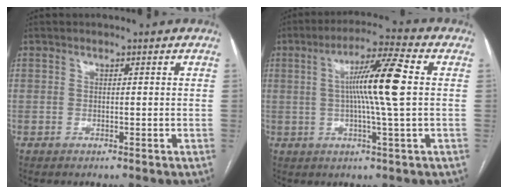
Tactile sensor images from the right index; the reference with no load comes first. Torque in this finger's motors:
{"motor_torque": [1.17, 0.50, 0.38, 0.17]}